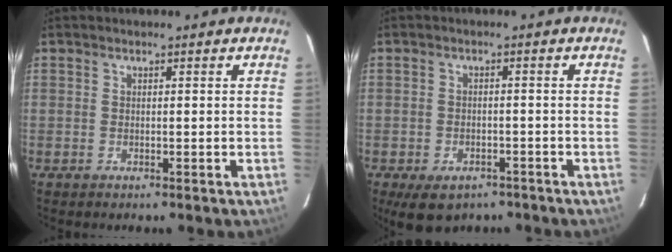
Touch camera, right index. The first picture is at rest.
{"total": 7.7, "force": [-5.4, 4.3, 3.4], "torque": [-0.065, 0.000, -0.078]}